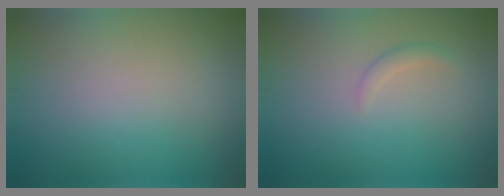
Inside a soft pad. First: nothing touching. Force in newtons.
{"total": 1.0, "press": 1.0, "slide": 0.1}